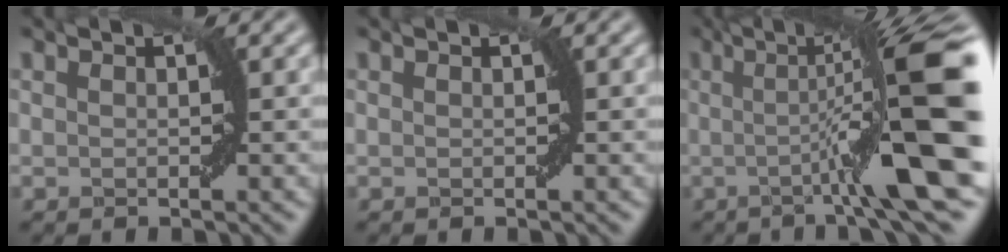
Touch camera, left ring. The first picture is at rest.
{"total": 0.0}
{"total": 9.7, "force": [-2.7, 1.7, 9.2], "torque": [-0.124, -0.001, -0.042]}